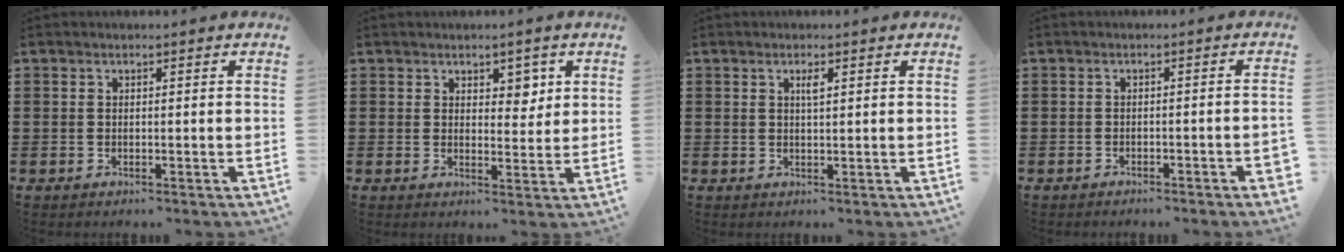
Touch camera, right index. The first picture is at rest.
{"total": 3.4, "force": [2.1, 2.2, 1.6], "torque": [-0.022, 0.005, 0.034]}
{"total": 1.4, "force": [0.5, 0.2, 1.2], "torque": [-0.024, 0.003, 0.008]}
{"total": 1.7, "force": [-1.5, 0.1, 0.9], "torque": [-0.016, 0.000, -0.029]}